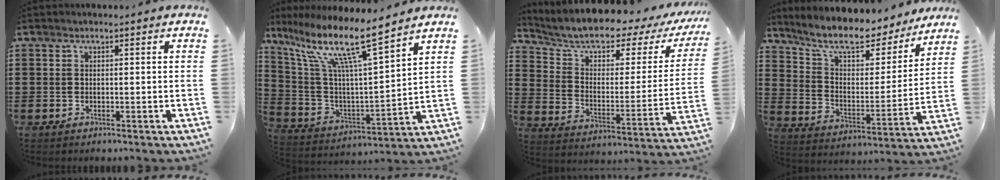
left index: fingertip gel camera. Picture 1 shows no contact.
{"total": 12.9, "force": [8.9, 1.4, 9.3], "torque": [-0.214, -0.054, 0.141]}
{"total": 6.2, "force": [4.9, 2.2, 3.1], "torque": [-0.087, -0.038, 0.080]}
{"total": 9.3, "force": [8.2, 1.8, 4.1], "torque": [-0.109, -0.054, 0.139]}